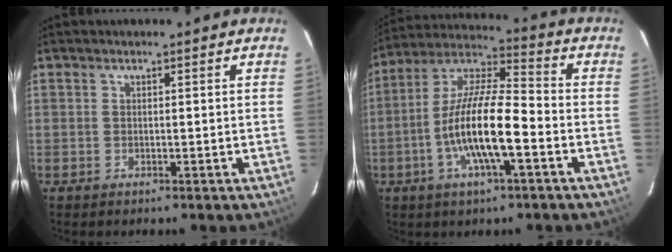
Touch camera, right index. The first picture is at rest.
{"total": 14.4, "force": [-4.6, 3.2, 13.2], "torque": [-0.262, -0.003, -0.094]}